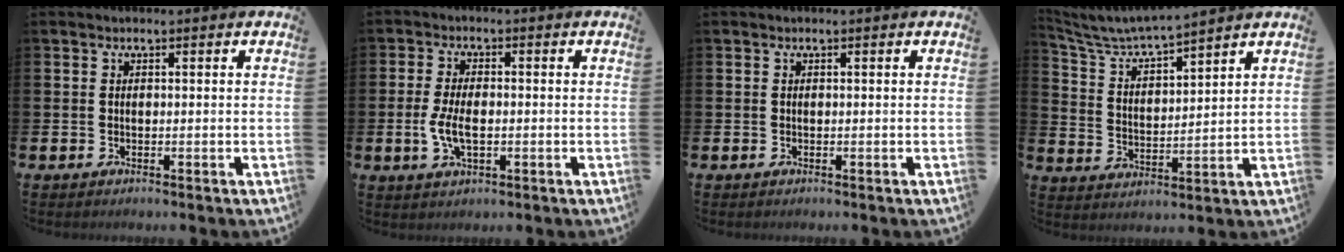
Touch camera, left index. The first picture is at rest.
{"total": 4.6, "force": [-0.6, 2.3, 3.9], "torque": [-0.080, -0.001, -0.015]}
{"total": 0.0}
{"total": 5.2, "force": [5.0, 0.1, 1.4], "torque": [-0.052, -0.039, 0.081]}